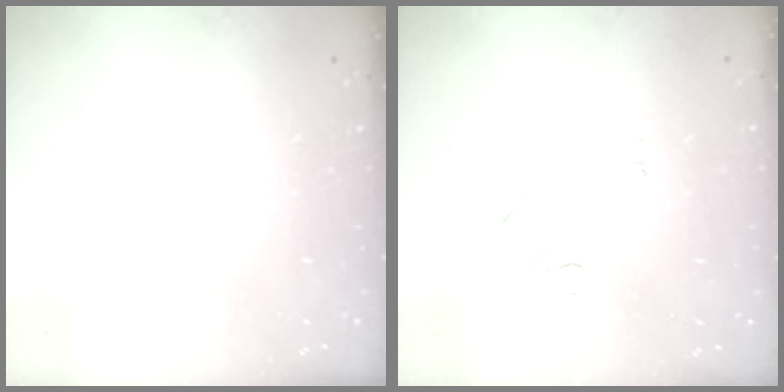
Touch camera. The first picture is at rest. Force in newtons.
{"total": 2.5, "press": 2.5, "slide": 0.3}